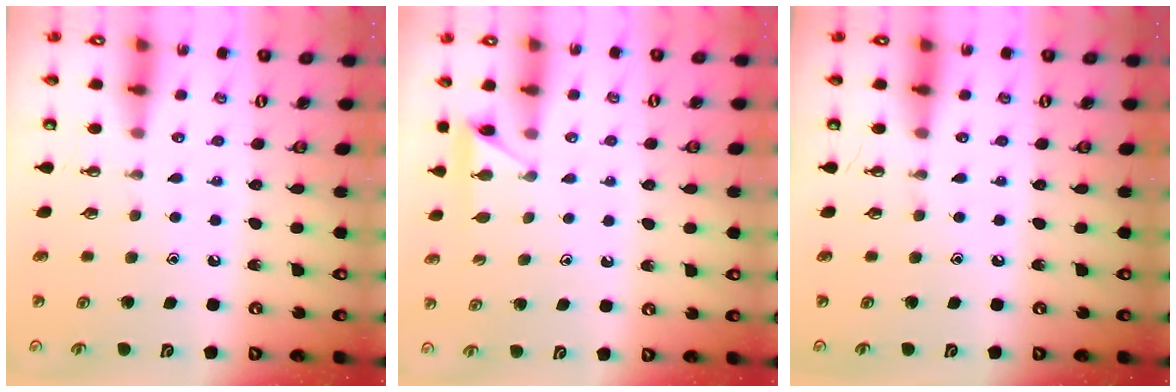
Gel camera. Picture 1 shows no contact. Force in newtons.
{"total": 5.0, "press": 5.0, "slide": 0.6}
{"total": 0.0}